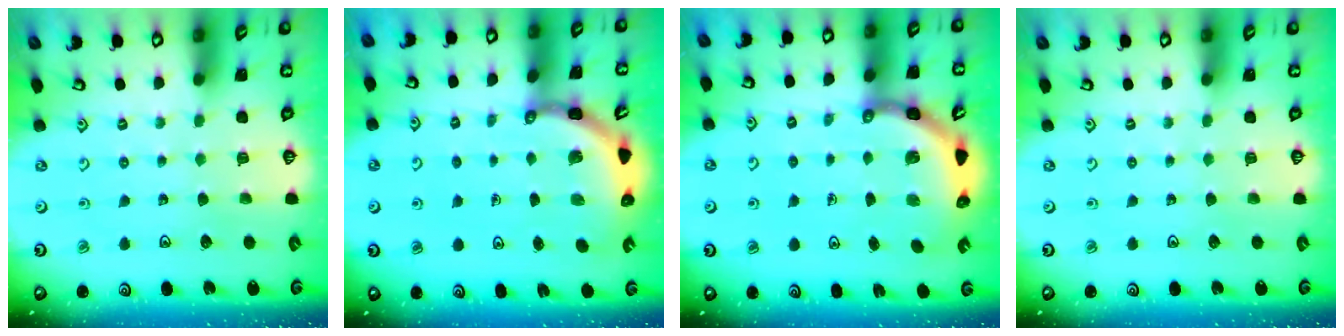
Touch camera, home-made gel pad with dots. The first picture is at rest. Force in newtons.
{"total": 4.3, "press": 4.3, "slide": 0.4}
{"total": 5.6, "press": 5.4, "slide": 1.6}
{"total": 0.0}